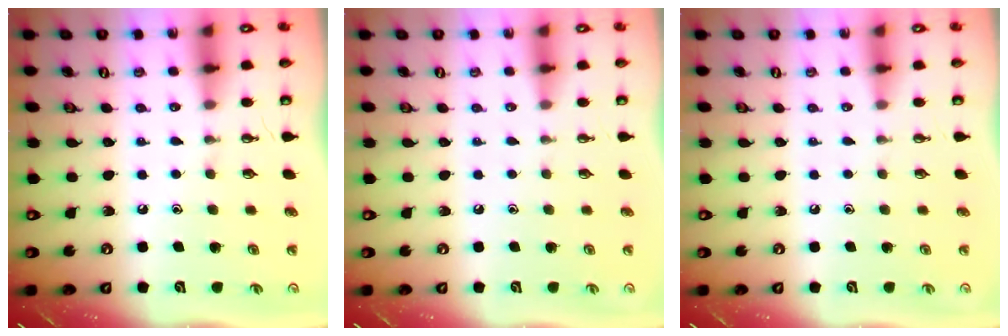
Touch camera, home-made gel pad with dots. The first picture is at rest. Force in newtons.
{"total": 0.0}
{"total": 0.0}